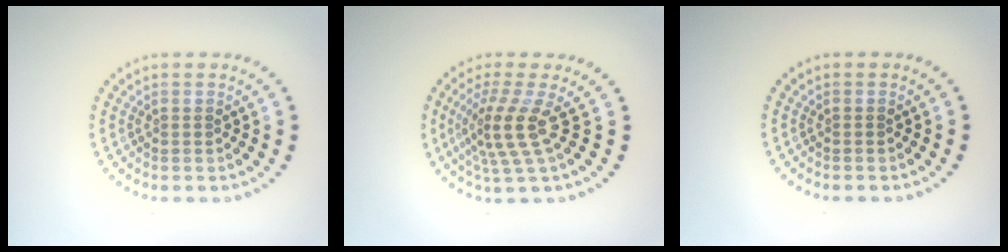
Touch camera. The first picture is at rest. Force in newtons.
{"total": 3.9, "press": 2.9, "slide": 2.7}
{"total": 0.0}